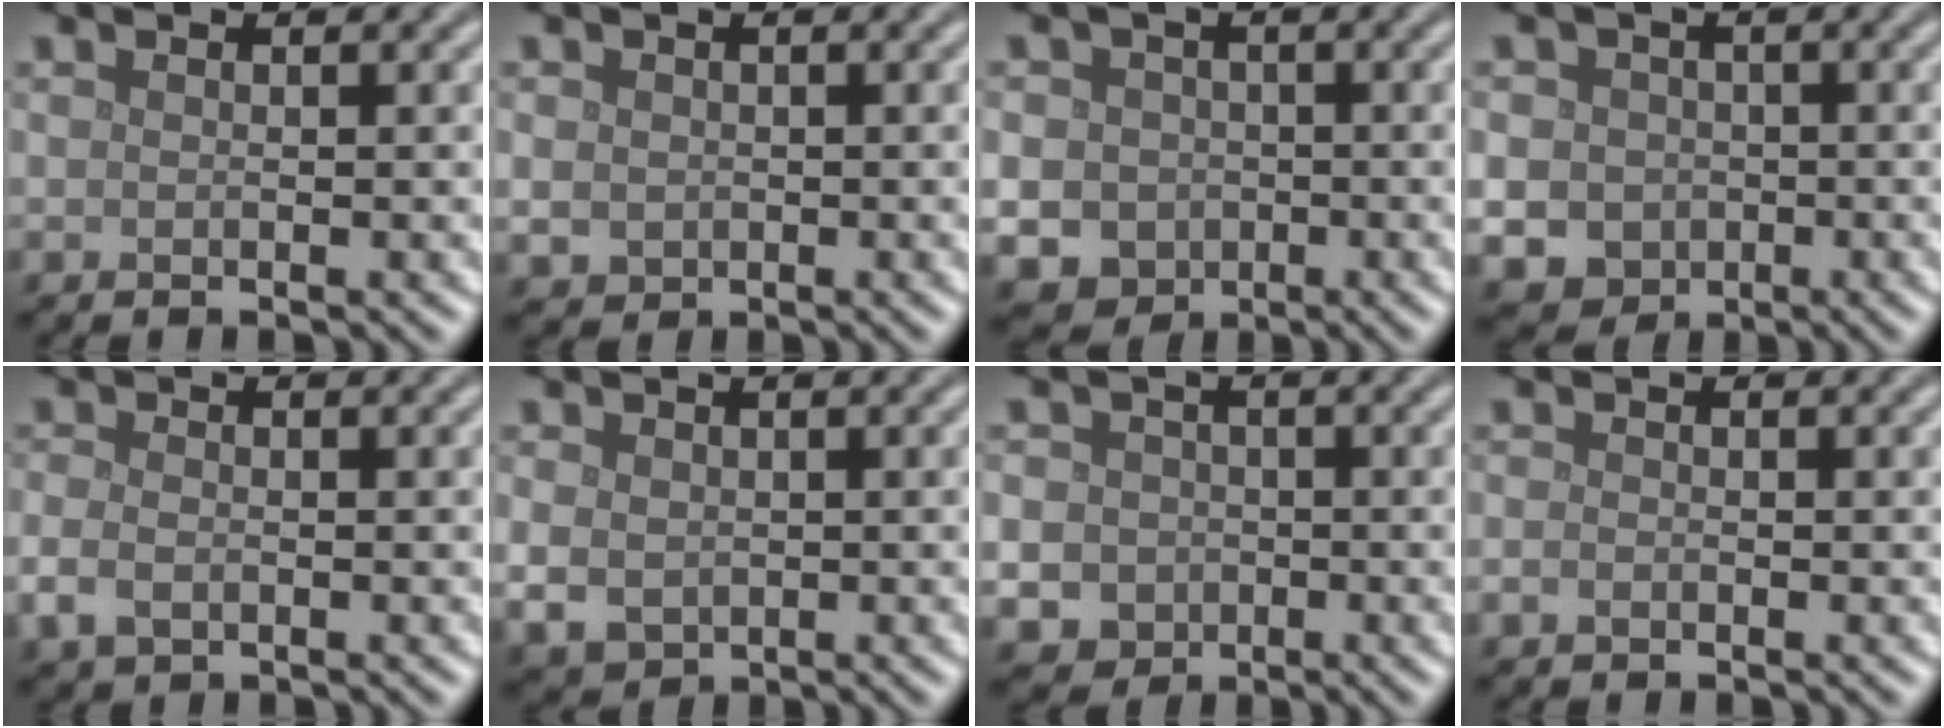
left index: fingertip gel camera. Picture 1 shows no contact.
{"total": 1.6, "force": [0.0, 1.5, 0.6], "torque": [-0.012, -0.005, 0.000]}
{"total": 8.5, "force": [-1.6, 8.0, 2.3], "torque": [-0.052, -0.006, -0.060]}
{"total": 7.9, "force": [-1.2, 7.5, 2.2], "torque": [-0.050, -0.004, -0.054]}
{"total": 2.3, "force": [-0.8, 1.6, 1.5], "torque": [-0.035, -0.006, -0.019]}
{"total": 2.5, "force": [0.0, 2.1, 1.4], "torque": [-0.031, -0.007, 0.004]}
{"total": 7.2, "force": [-1.3, 6.8, 1.9], "torque": [-0.038, -0.005, -0.052]}
{"total": 0.7, "force": [-0.4, 0.5, 0.4], "torque": [-0.007, -0.003, -0.008]}